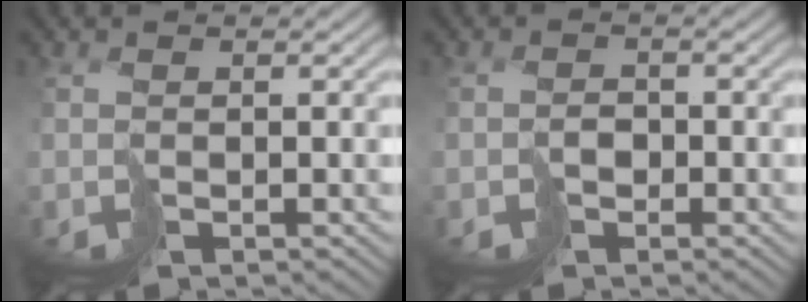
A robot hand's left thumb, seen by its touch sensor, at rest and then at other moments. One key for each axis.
{"total": 1.6, "fx": -0.8, "fy": 1.3, "fz": 0.6, "tx": -0.012, "ty": 0.001, "tz": -0.020}